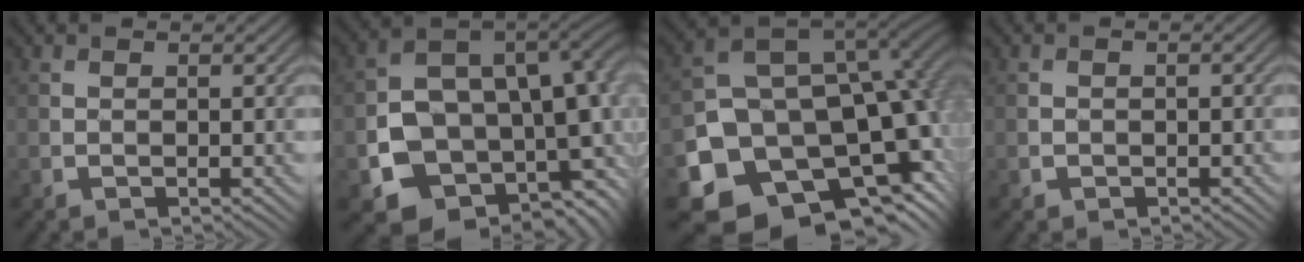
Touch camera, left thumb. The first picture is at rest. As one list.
[{"total": 18.2, "force": [-2.9, 13.3, 12.1], "torque": [-0.177, -0.050, -0.004]}, {"total": 20.0, "force": [-7.2, 14.7, 11.4], "torque": [-0.221, -0.047, -0.084]}, {"total": 1.1, "force": [-0.4, 1.0, 0.3], "torque": [-0.002, -0.002, -0.008]}]